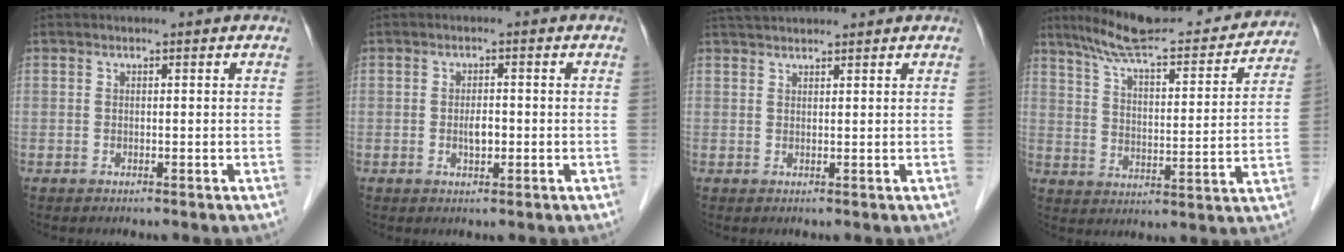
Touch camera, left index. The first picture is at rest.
{"total": 2.2, "force": [-0.5, 1.0, 1.9], "torque": [-0.034, -0.001, -0.008]}
{"total": 4.7, "force": [4.4, 0.4, 1.7], "torque": [-0.027, 0.037, 0.077]}
{"total": 20.3, "force": [18.4, 2.5, 8.3], "torque": [-0.128, -0.004, 0.257]}